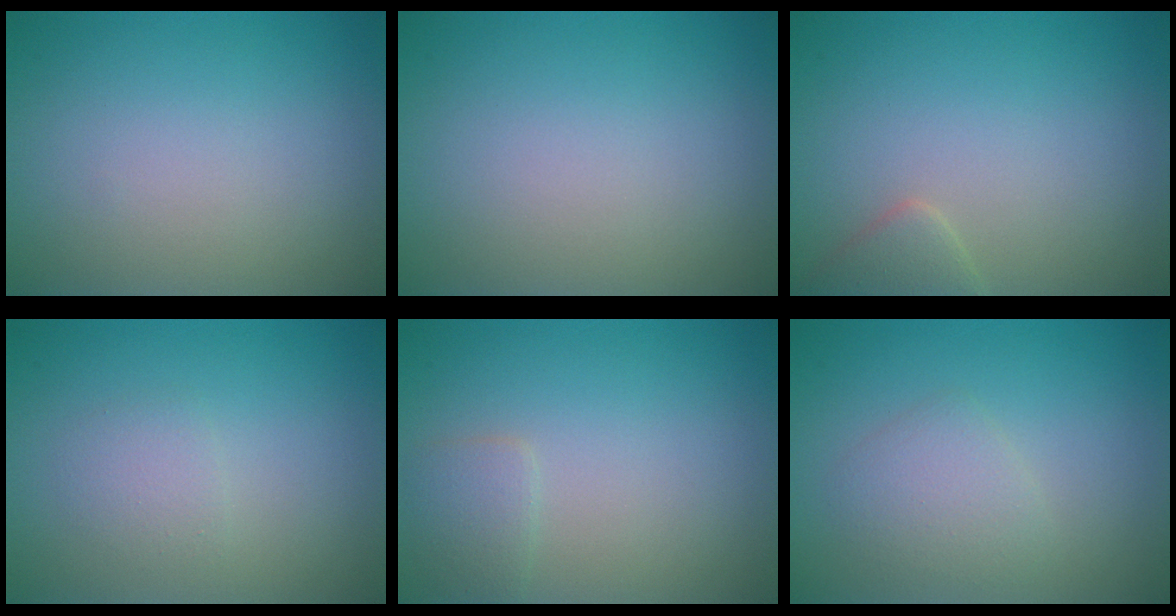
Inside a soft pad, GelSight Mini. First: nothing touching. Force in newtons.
{"total": 0.0}
{"total": 1.8, "press": 1.8, "slide": 0.1}
{"total": 1.4, "press": 1.4, "slide": 0.0}
{"total": 1.5, "press": 1.5, "slide": 0.0}
{"total": 2.2, "press": 2.2, "slide": 0.1}